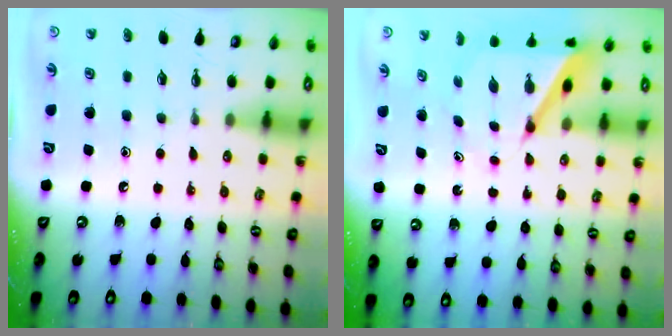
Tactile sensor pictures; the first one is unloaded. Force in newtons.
{"total": 6.6, "press": 6.6, "slide": 0.4}